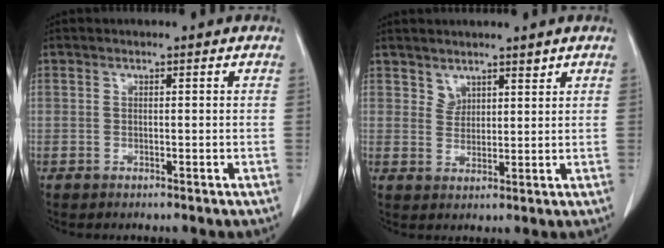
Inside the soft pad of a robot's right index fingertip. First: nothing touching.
{"total": 3.0, "force": [2.6, 1.4, 0.5], "torque": [-0.004, 0.004, 0.047]}